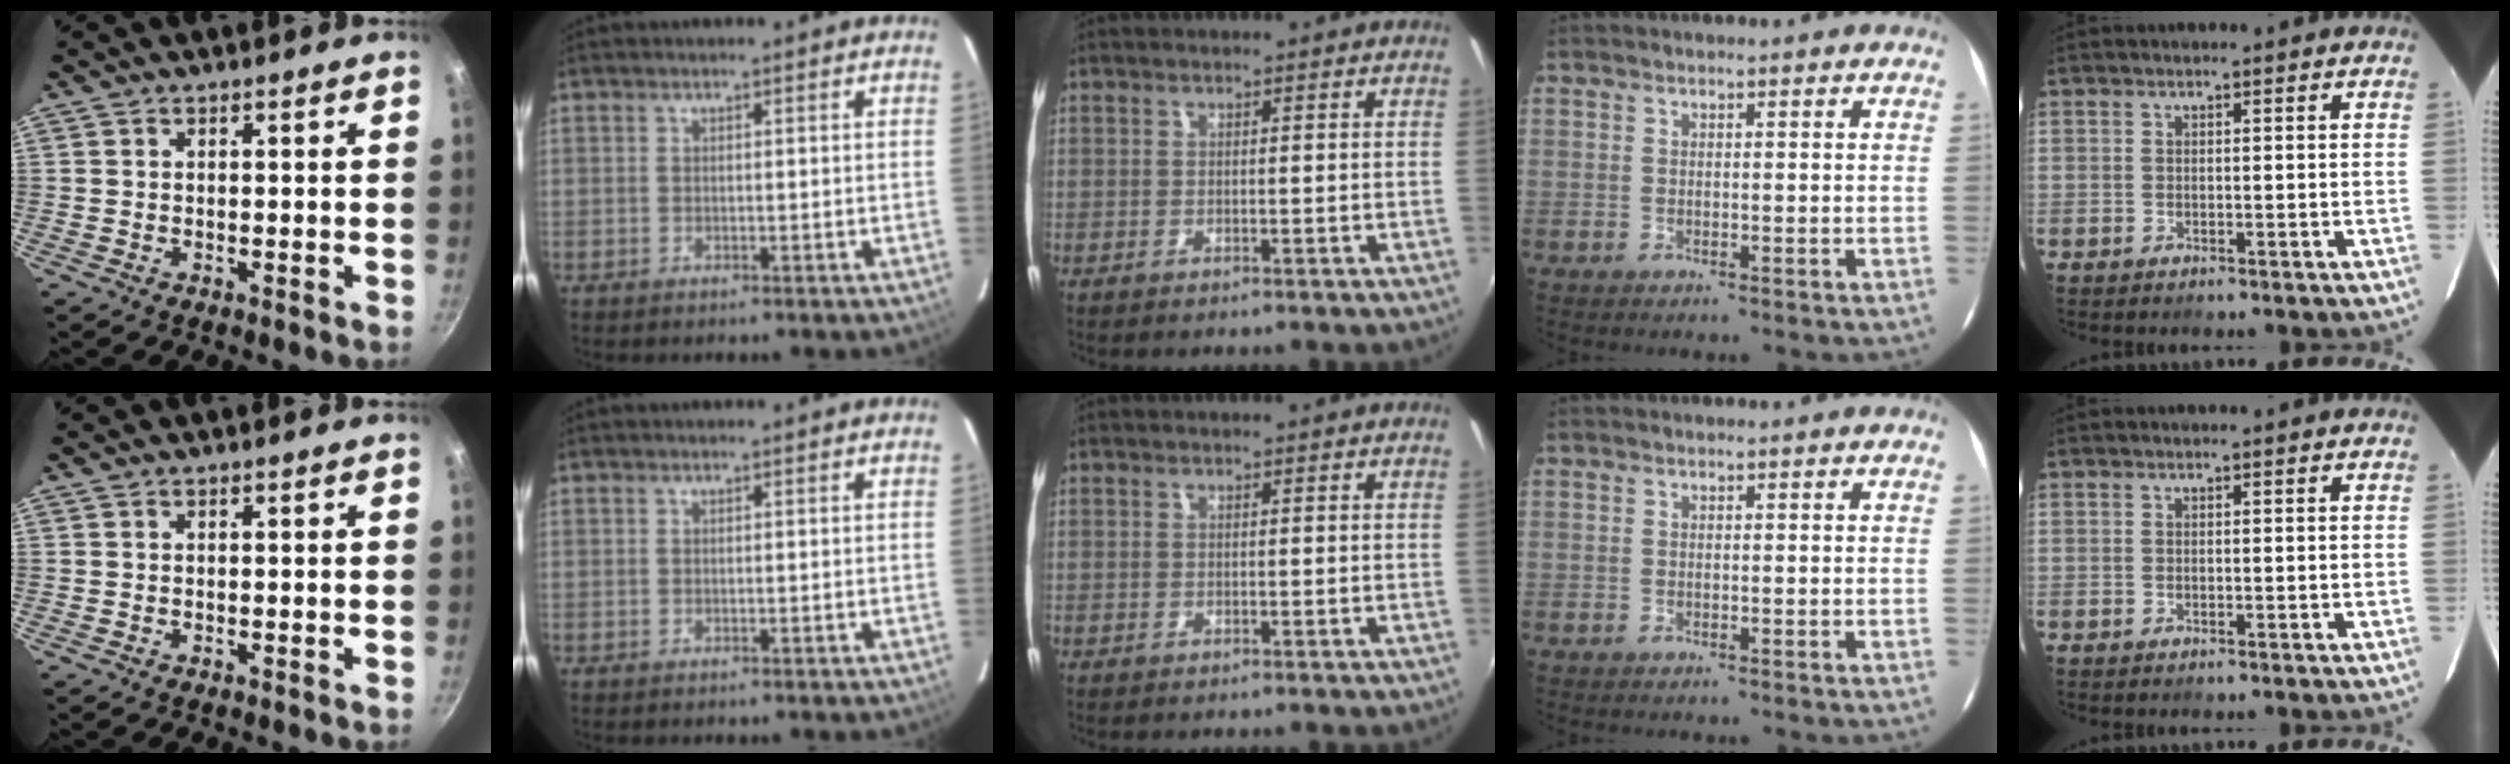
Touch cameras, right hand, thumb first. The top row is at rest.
{}